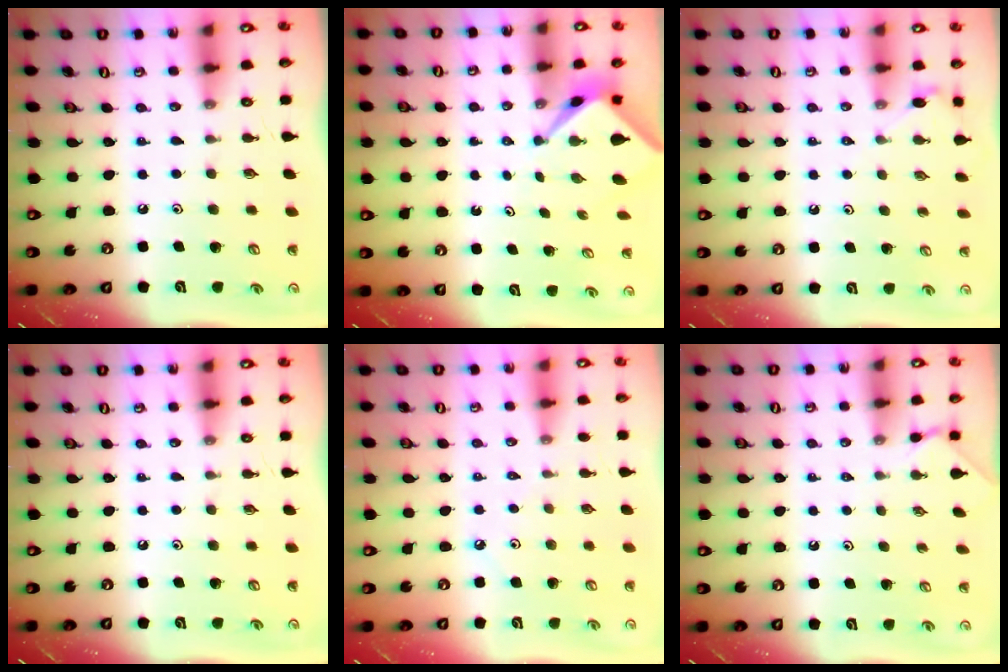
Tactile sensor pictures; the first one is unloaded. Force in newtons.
{"total": 2.1, "press": 2.1, "slide": 0.3}
{"total": 3.4, "press": 3.4, "slide": 0.5}
{"total": 0.0}
{"total": 1.7, "press": 1.6, "slide": 0.3}
{"total": 1.4, "press": 1.4, "slide": 0.2}